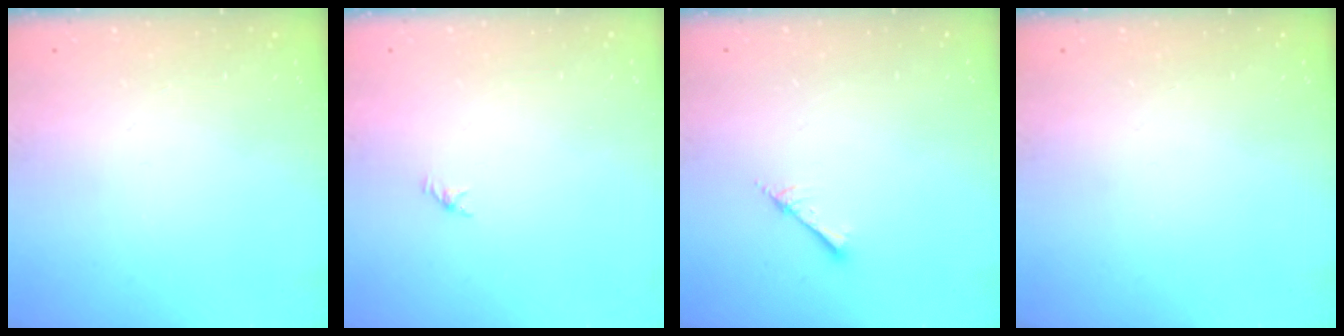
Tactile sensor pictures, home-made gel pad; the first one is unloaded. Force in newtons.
{"total": 0.5, "press": 0.3, "slide": 0.4}
{"total": 2.6, "press": 2.6, "slide": 0.3}
{"total": 0.0}